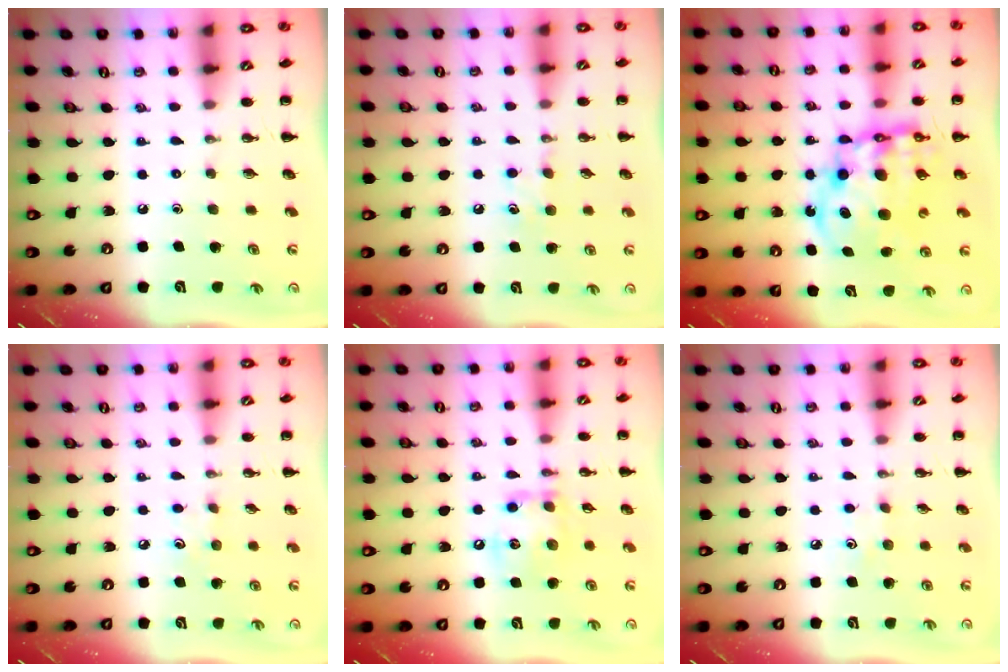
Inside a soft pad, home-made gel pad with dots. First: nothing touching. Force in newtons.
{"total": 5.9, "press": 5.7, "slide": 1.6}
{"total": 13.8, "press": 13.4, "slide": 3.4}
{"total": 6.2, "press": 5.9, "slide": 1.8}
{"total": 12.5, "press": 12.3, "slide": 1.9}
{"total": 2.9, "press": 2.8, "slide": 0.8}